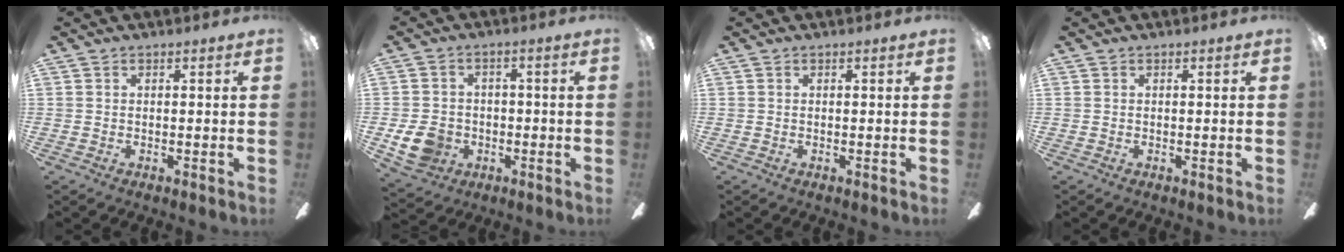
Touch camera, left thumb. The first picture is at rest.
{"total": 8.6, "force": [-2.4, 7.2, 4.2], "torque": [-0.103, 0.015, -0.043]}
{"total": 0.0}
{"total": 0.0}